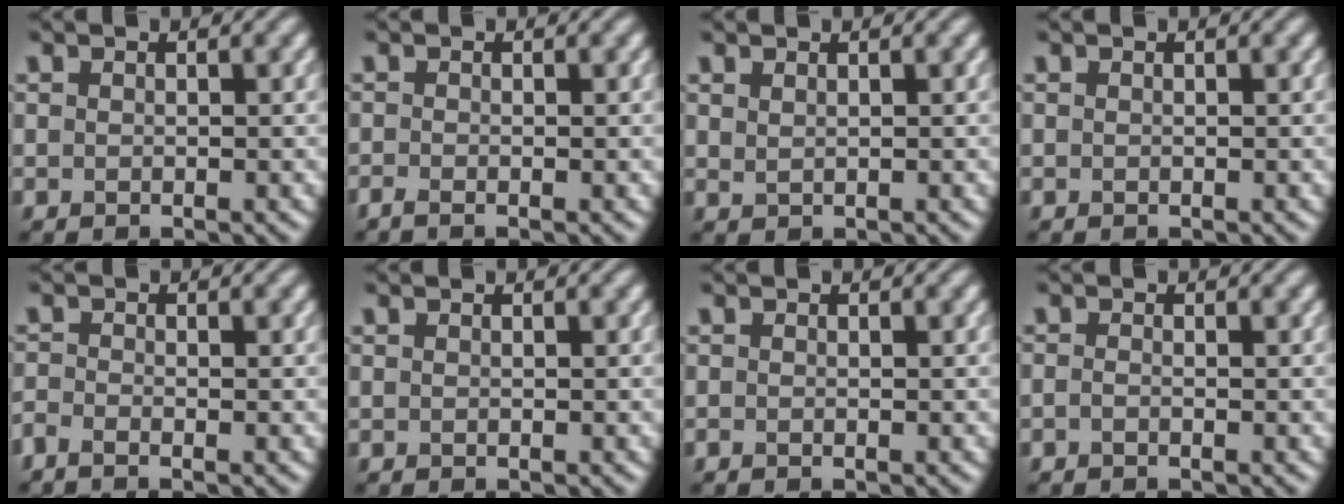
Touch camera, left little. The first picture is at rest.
{"total": 1.0, "force": [-0.8, 0.1, 0.7], "torque": [-0.014, -0.011, -0.019]}
{"total": 0.6, "force": [0.6, 0.2, 0.2], "torque": [-0.007, -0.001, 0.014]}
{"total": 0.0}
{"total": 1.4, "force": [-1.2, 0.3, 0.7], "torque": [-0.019, -0.010, -0.034]}
{"total": 0.0}
{"total": 0.0}
{"total": 0.6, "force": [-0.4, 0.1, 0.4], "torque": [-0.010, -0.005, -0.010]}